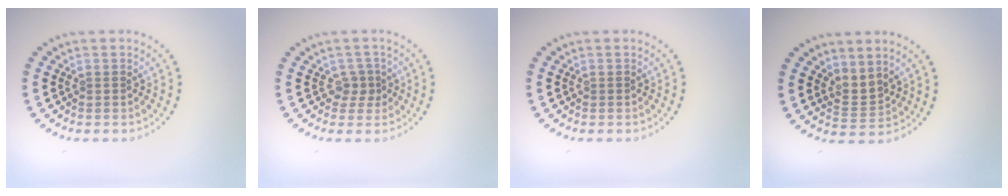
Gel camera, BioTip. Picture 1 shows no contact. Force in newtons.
{"total": 1.6, "press": 1.2, "slide": 1.1}
{"total": 0.0}
{"total": 1.8, "press": 1.3, "slide": 1.3}